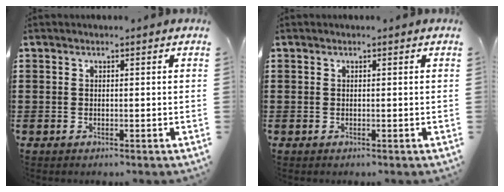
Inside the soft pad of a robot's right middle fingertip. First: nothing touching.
{"total": 0.0}